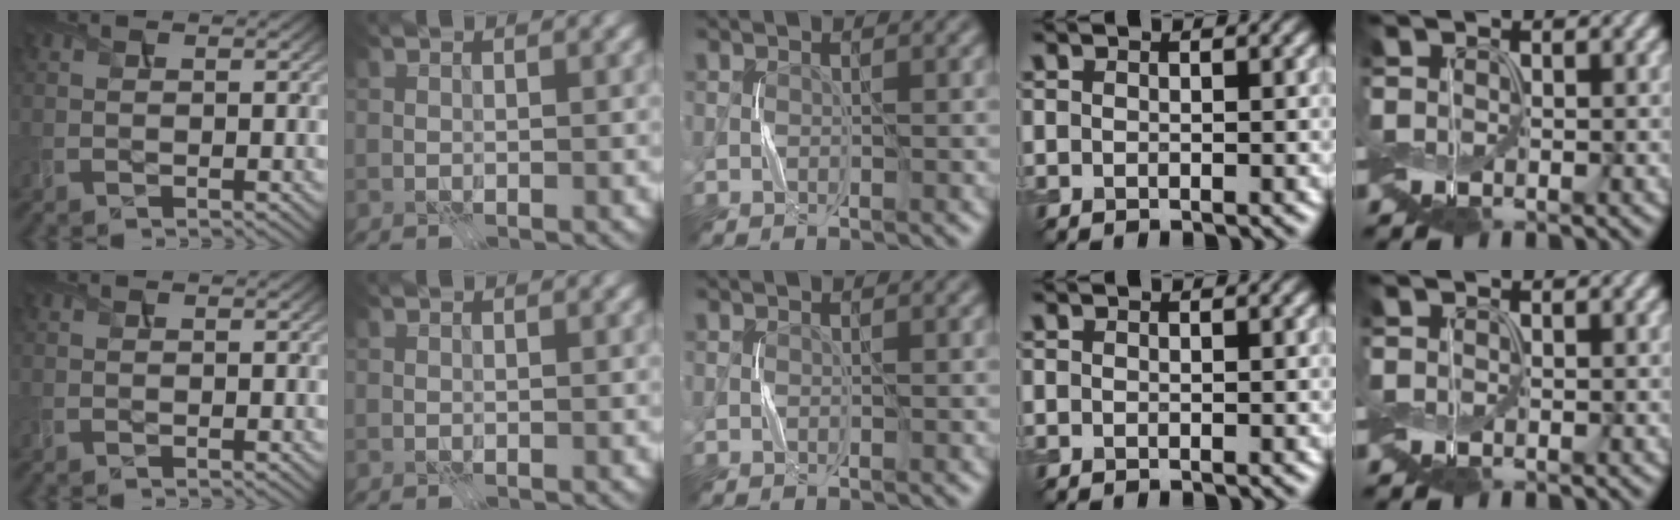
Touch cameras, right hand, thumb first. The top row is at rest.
{}